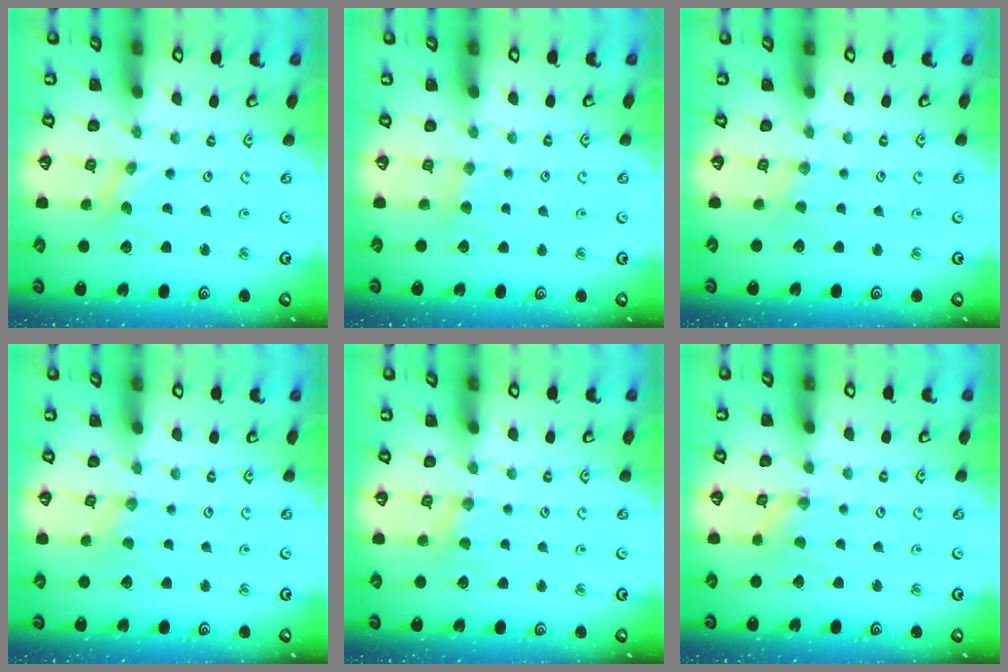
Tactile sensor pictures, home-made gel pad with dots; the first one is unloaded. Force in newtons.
{"total": 3.2, "press": 3.1, "slide": 0.5}
{"total": 0.5, "press": 0.5, "slide": 0.2}
{"total": 0.7, "press": 0.7, "slide": 0.2}
{"total": 3.3, "press": 3.2, "slide": 0.6}
{"total": 0.0}